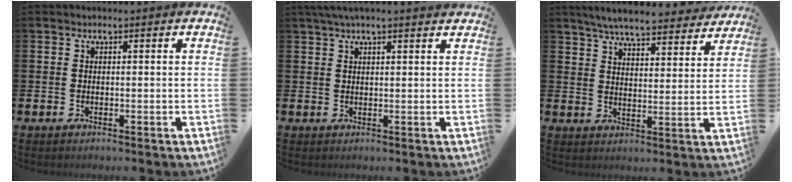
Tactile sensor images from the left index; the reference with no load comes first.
{"total": 2.6, "force": [2.1, 0.2, 1.5], "torque": [-0.033, 0.000, 0.038]}
{"total": 6.5, "force": [6.2, 0.6, 1.7], "torque": [-0.044, -0.040, 0.106]}